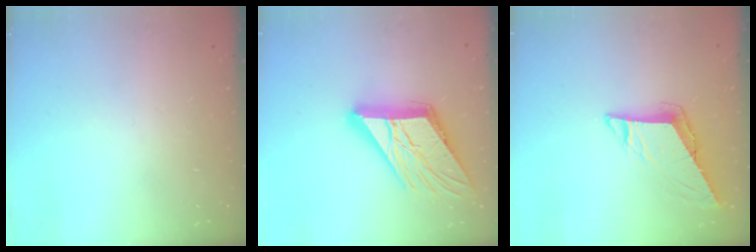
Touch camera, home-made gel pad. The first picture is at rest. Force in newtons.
{"total": 21.6, "press": 21.4, "slide": 2.5}
{"total": 7.7, "press": 7.7, "slide": 0.3}